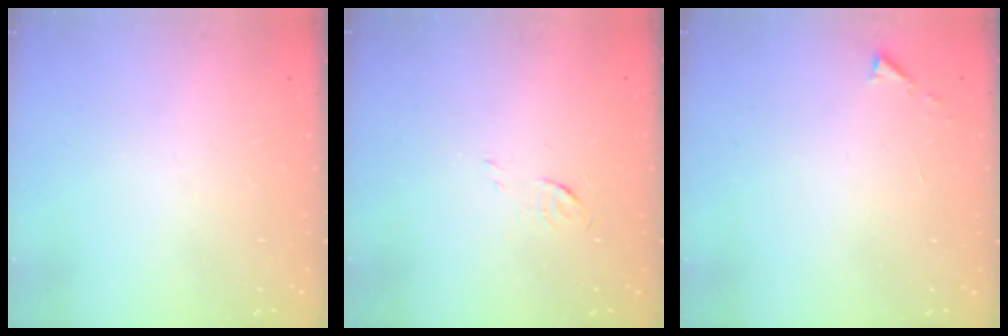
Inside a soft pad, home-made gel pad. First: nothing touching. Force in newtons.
{"total": 3.9, "press": 3.7, "slide": 1.2}
{"total": 2.9, "press": 2.9, "slide": 0.4}